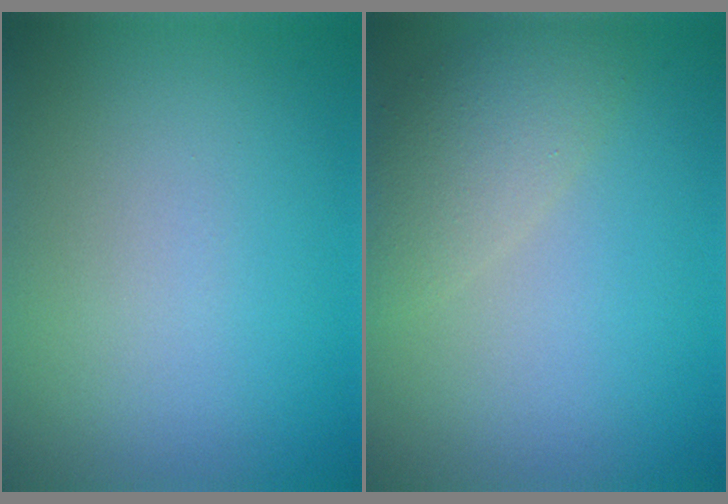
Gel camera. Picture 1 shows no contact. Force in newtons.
{"total": 4.1, "press": 4.0, "slide": 0.4}